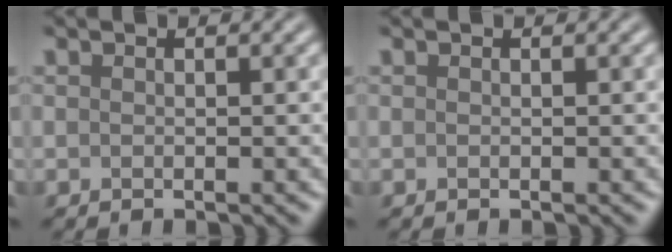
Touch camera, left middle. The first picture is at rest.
{"total": 0.0}